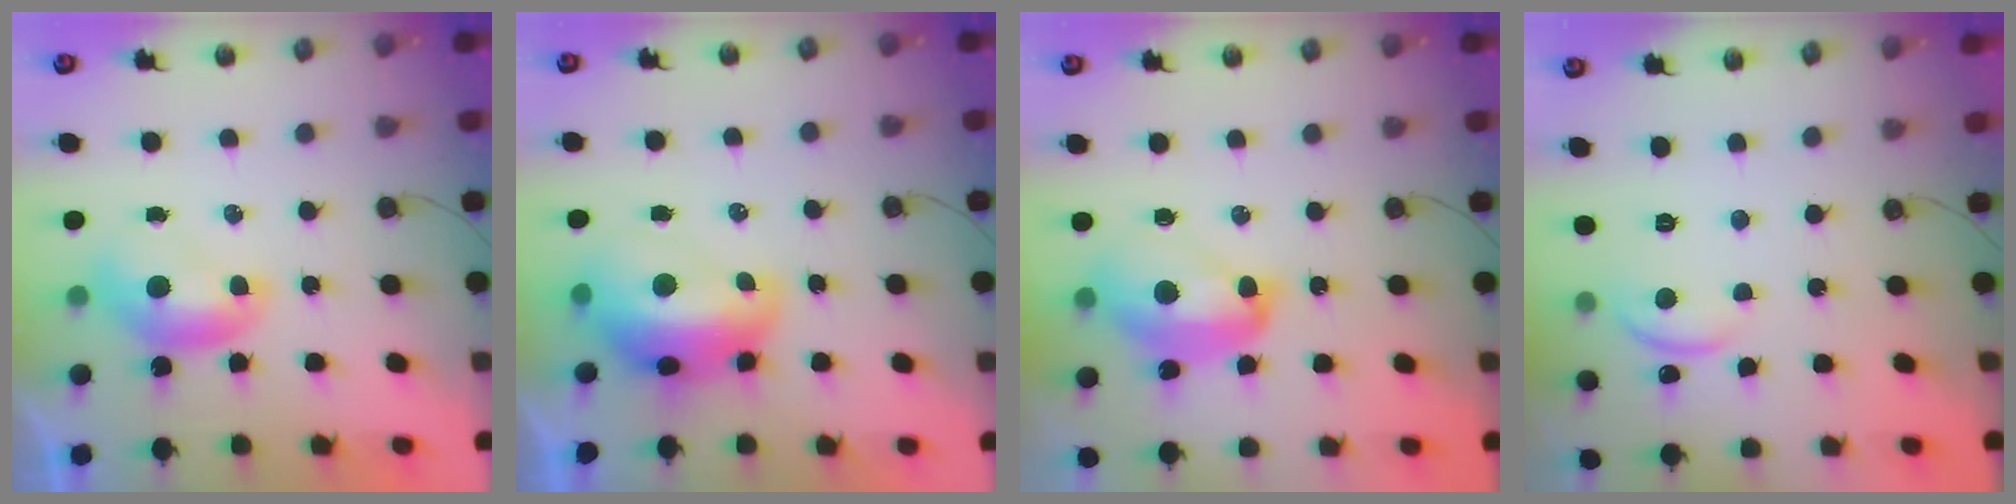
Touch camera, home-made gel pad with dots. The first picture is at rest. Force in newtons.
{"total": 5.2, "press": 5.1, "slide": 1.1}
{"total": 9.2, "press": 9.1, "slide": 1.2}
{"total": 2.8, "press": 2.7, "slide": 0.4}